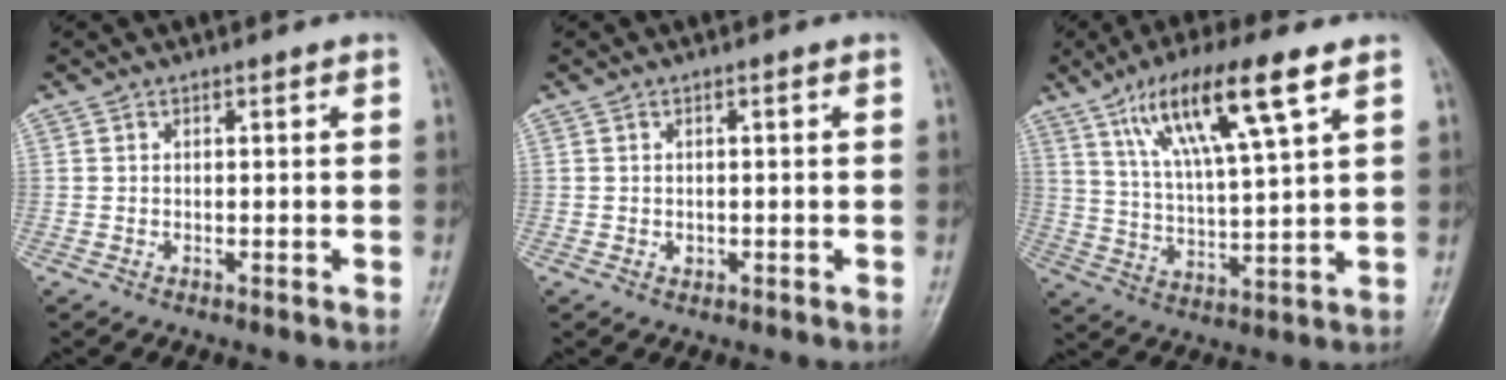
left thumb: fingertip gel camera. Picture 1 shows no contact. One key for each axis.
{"total": 1.0, "fx": -0.2, "fy": 0.8, "fz": 0.5, "tx": -0.004, "ty": 0.002, "tz": -0.001}
{"total": 15.8, "fx": 8.3, "fy": 3.1, "fz": 13.1, "tx": -0.235, "ty": -0.021, "tz": 0.156}